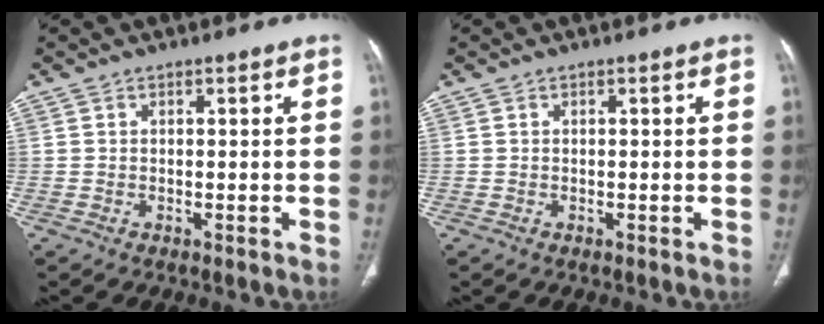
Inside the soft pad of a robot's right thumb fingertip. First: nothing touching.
{"total": 0.0}